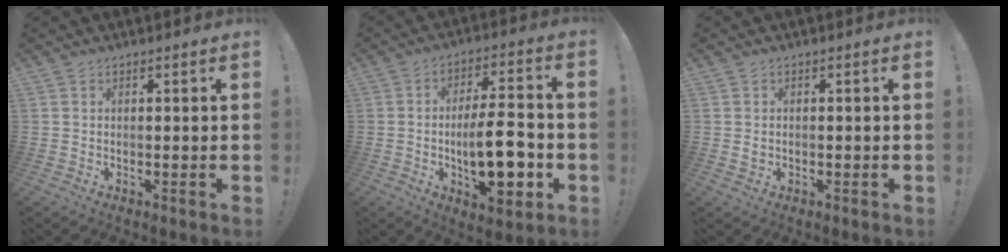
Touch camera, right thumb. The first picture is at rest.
{"total": 17.5, "force": [-3.7, 6.1, 16.0], "torque": [-0.258, 0.006, -0.062]}
{"total": 1.0, "force": [0.2, 0.9, 0.5], "torque": [-0.002, 0.001, 0.002]}